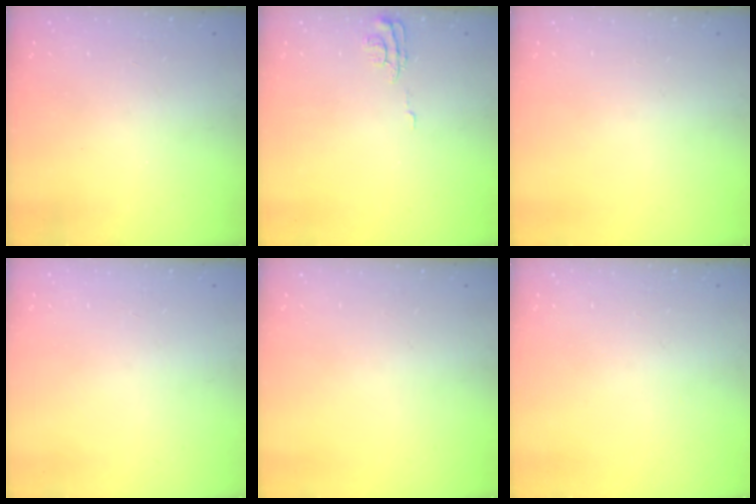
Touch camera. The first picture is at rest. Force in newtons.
{"total": 6.2, "press": 6.2, "slide": 0.4}
{"total": 0.0}
{"total": 0.0}
{"total": 0.0}
{"total": 0.0}